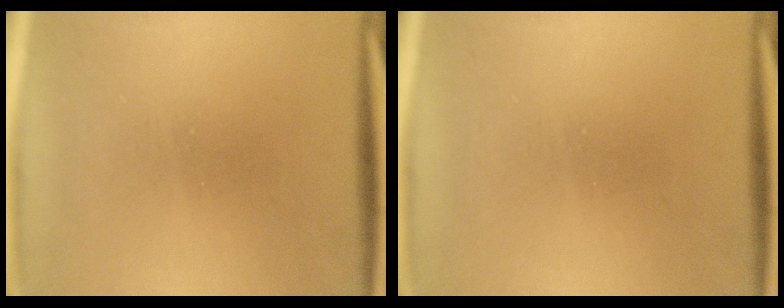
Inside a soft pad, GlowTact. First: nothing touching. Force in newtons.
{"total": 0.0}